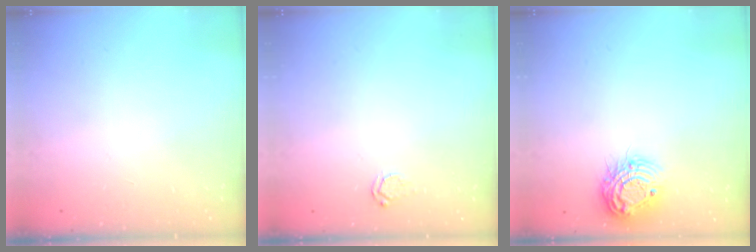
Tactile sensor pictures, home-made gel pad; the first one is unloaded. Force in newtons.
{"total": 2.9, "press": 2.9, "slide": 0.3}
{"total": 12.2, "press": 12.2, "slide": 0.9}